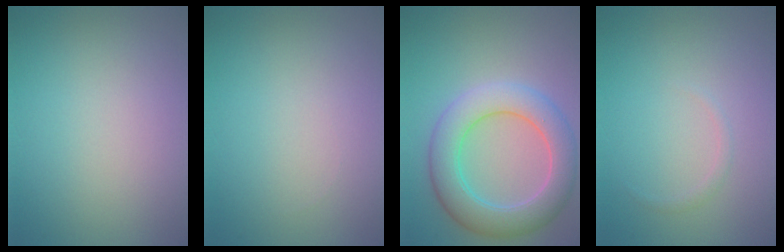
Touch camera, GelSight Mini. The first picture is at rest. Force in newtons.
{"total": 0.0}
{"total": 6.3, "press": 6.3, "slide": 0.5}
{"total": 0.6, "press": 0.6, "slide": 0.0}